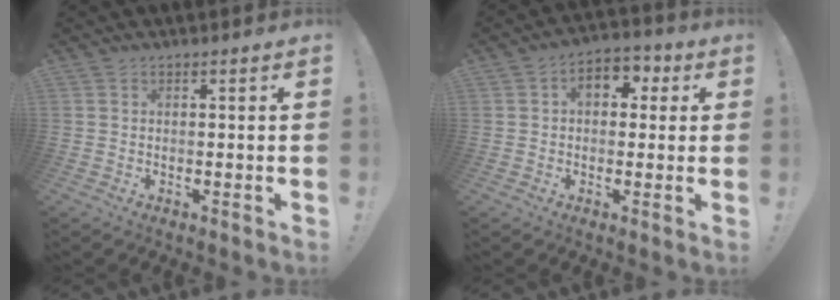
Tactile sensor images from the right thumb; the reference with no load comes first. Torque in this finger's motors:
{"motor_torque": [0.50, 1.40, 0.57, 0.16, 0.00]}